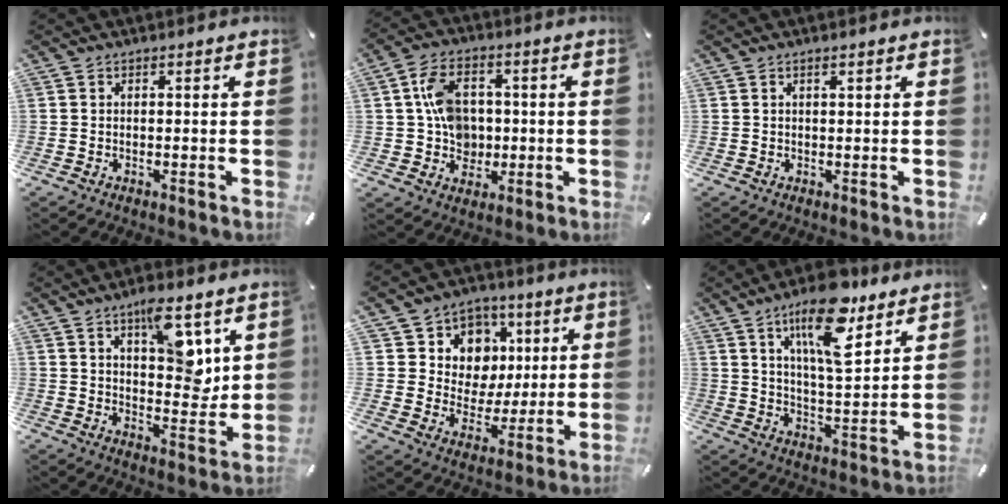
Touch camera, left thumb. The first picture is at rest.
{"total": 10.1, "force": [0.7, 8.3, 5.7], "torque": [-0.107, 0.012, 0.016]}
{"total": 0.9, "force": [0.4, 0.2, 0.8], "torque": [-0.014, 0.001, 0.006]}
{"total": 12.8, "force": [6.8, 6.0, 9.1], "torque": [-0.117, -0.040, 0.115]}
{"total": 10.8, "force": [2.7, 10.4, 1.6], "torque": [-0.015, -0.027, 0.055]}
{"total": 17.0, "force": [10.0, 6.5, 12.1], "torque": [-0.205, -0.036, 0.167]}